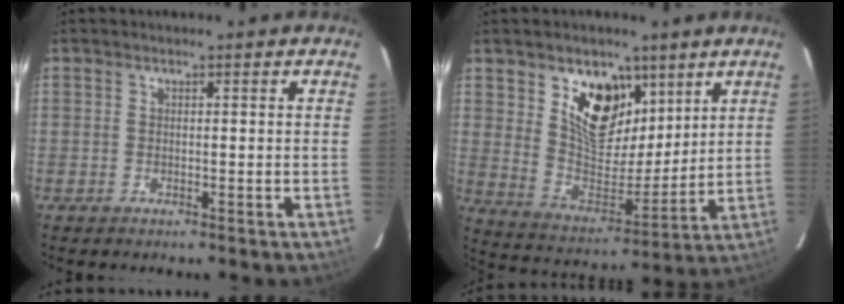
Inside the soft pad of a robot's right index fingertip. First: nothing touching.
{"total": 14.5, "force": [7.9, 8.6, 8.7], "torque": [-0.150, -0.009, 0.149]}